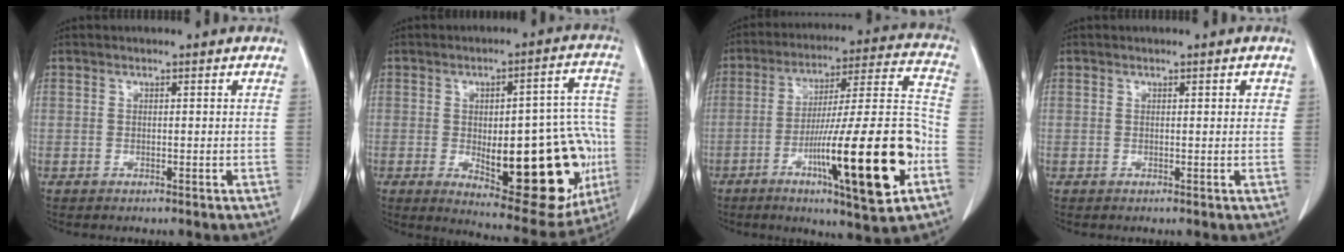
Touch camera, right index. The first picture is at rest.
{"total": 23.6, "force": [-5.1, 8.0, 21.7], "torque": [-0.219, 0.022, -0.041]}
{"total": 22.4, "force": [-8.2, 1.6, 20.8], "torque": [-0.309, -0.007, -0.126]}
{"total": 1.0, "force": [0.4, 0.5, 0.8], "torque": [-0.014, 0.003, 0.006]}